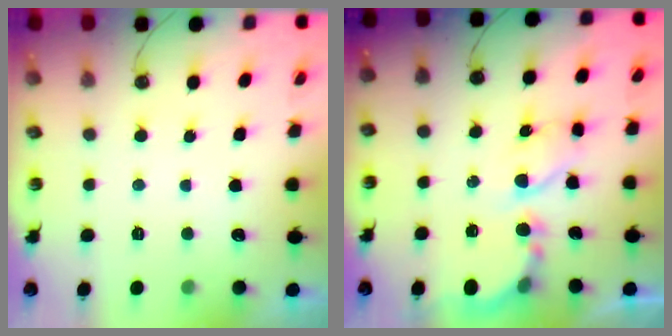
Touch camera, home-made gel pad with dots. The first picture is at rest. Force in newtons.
{"total": 7.7, "press": 7.6, "slide": 0.6}